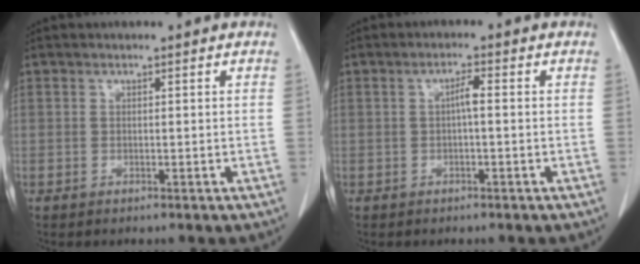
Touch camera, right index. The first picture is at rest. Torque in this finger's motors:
{"motor_torque": [0.15, -0.02, 0.03, 0.03]}